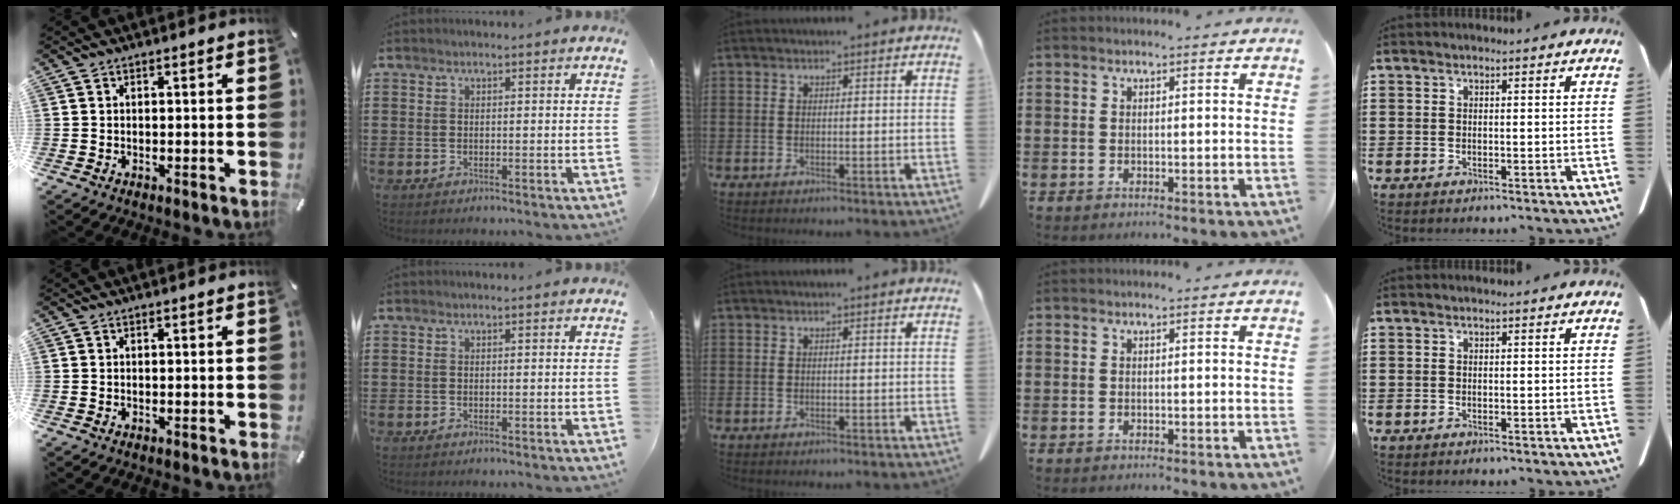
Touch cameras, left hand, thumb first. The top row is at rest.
{}